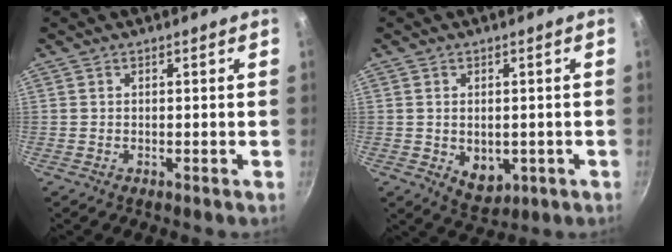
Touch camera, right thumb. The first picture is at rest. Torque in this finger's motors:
{"motor_torque": [-0.30, 0.46, -0.18, -0.20, 0.00]}